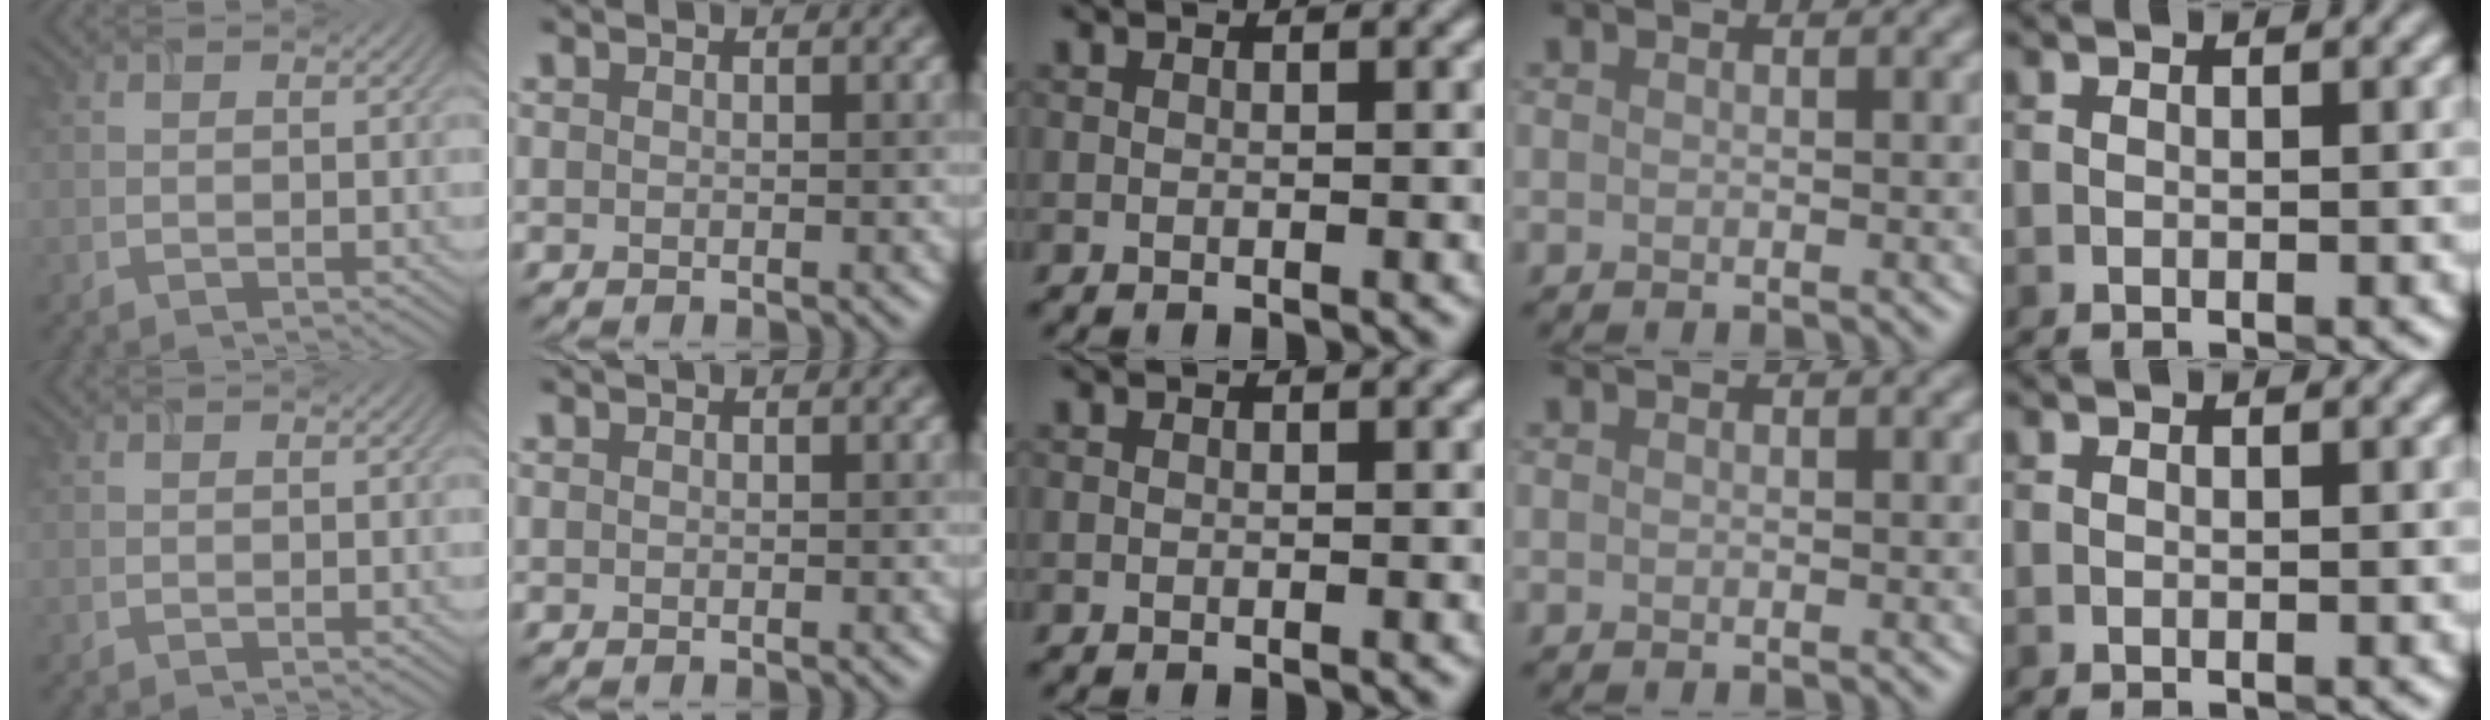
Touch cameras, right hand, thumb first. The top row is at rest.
{}